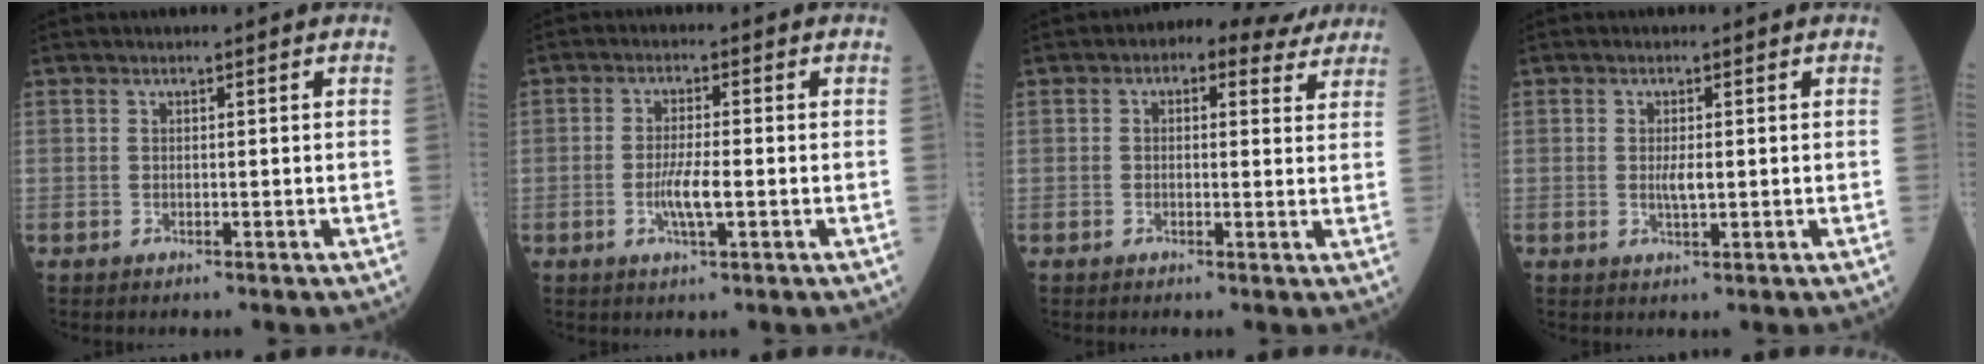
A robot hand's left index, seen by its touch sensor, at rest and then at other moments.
{"total": 4.3, "force": [-1.1, 0.5, 4.1], "torque": [-0.084, -0.005, -0.021]}
{"total": 7.4, "force": [5.3, 3.7, 3.7], "torque": [-0.041, 0.025, 0.055]}
{"total": 2.1, "force": [0.0, 0.5, 2.1], "torque": [-0.044, -0.002, 0.002]}